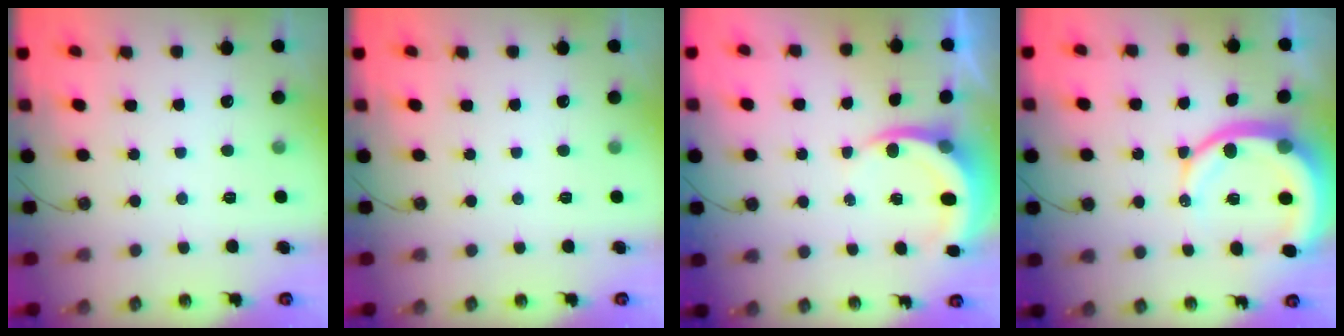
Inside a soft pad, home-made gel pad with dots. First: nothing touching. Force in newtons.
{"total": 0.0}
{"total": 4.5, "press": 4.5, "slide": 0.3}
{"total": 12.6, "press": 12.5, "slide": 1.6}